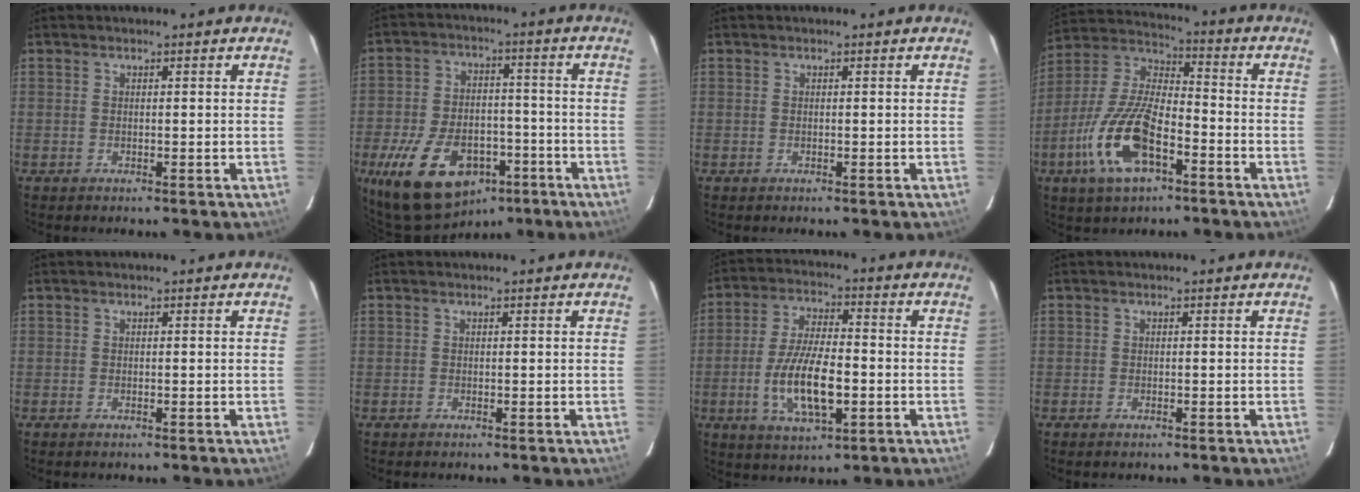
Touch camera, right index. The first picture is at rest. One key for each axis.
{"total": 17.6, "fx": -9.6, "fy": 10.4, "fz": 10.6, "tx": -0.220, "ty": 0.002, "tz": -0.144}
{"total": 0.0}
{"total": 17.0, "fx": -7.5, "fy": 6.8, "fz": 13.6, "tx": -0.292, "ty": -0.009, "tz": -0.148}
{"total": 0.0}
{"total": 0.0}
{"total": 12.3, "fx": -3.1, "fy": 4.5, "fz": 11.0, "tx": -0.222, "ty": -0.008, "tz": -0.052}
{"total": 0.6, "fx": -0.5, "fy": 0.3, "fz": 0.3, "tx": -0.005, "ty": -0.003, "tz": -0.010}